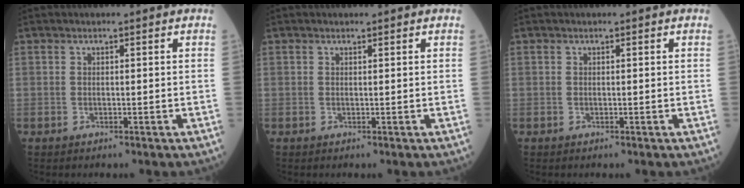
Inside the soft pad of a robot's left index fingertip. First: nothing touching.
{"total": 0.0}
{"total": 0.0}